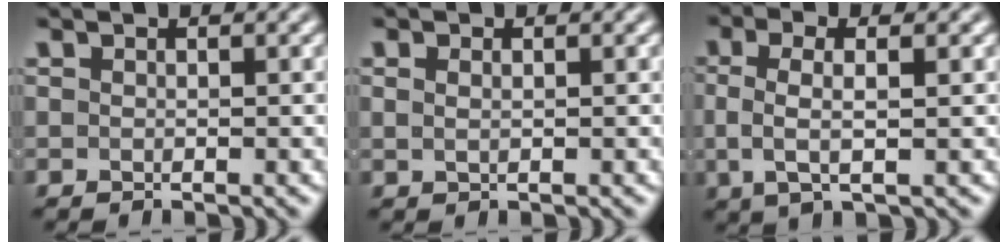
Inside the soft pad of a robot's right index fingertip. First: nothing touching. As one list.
[{"total": 0.7, "force": [0.3, -0.6, 0.3], "torque": [0.000, -0.005, 0.013]}, {"total": 3.7, "force": [0.5, 1.2, 3.5], "torque": [-0.066, 0.000, 0.012]}]